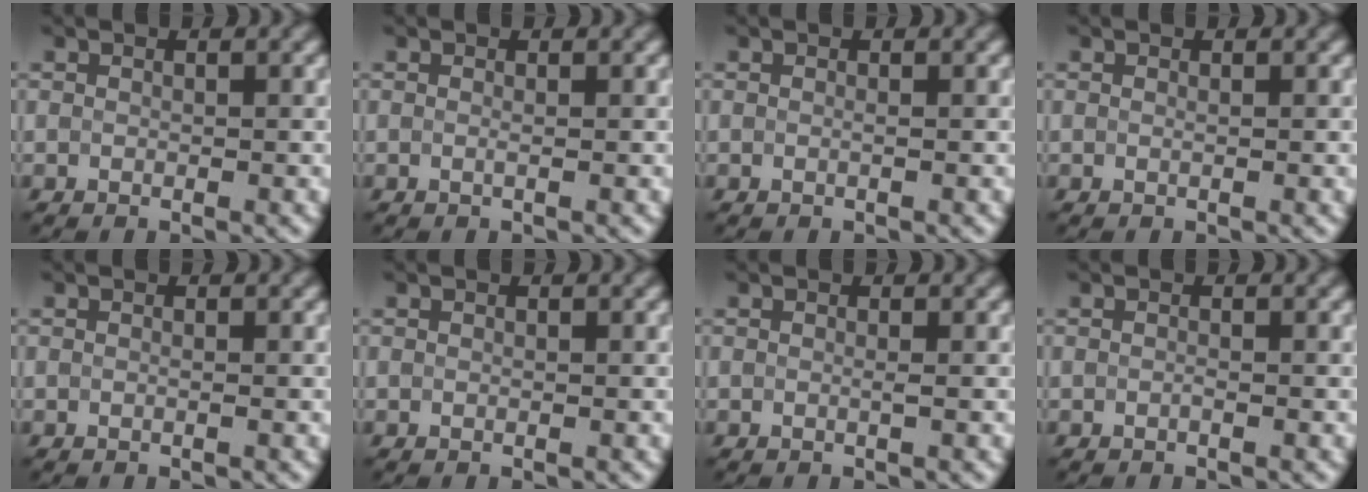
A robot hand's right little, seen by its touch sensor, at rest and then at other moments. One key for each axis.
{"total": 0.0}
{"total": 0.0}
{"total": 0.6, "fx": 0.3, "fy": 0.3, "fz": 0.4, "tx": -0.002, "ty": 0.000, "tz": -0.008}
{"total": 0.0}
{"total": 0.0}
{"total": 0.0}
{"total": 0.6, "fx": -0.5, "fy": -0.2, "fz": -0.2, "tx": 0.001, "ty": -0.005, "tz": -0.012}